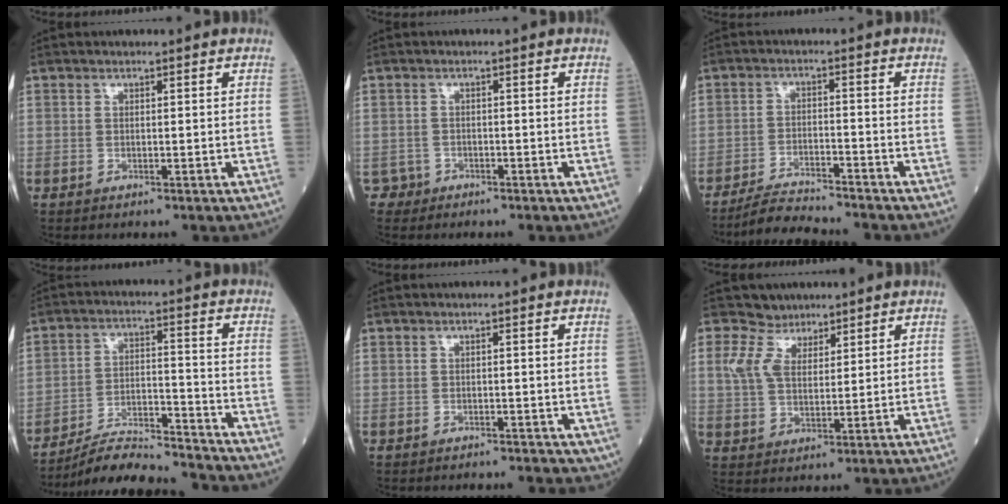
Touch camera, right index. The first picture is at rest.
{"total": 1.6, "force": [-1.0, 1.1, -0.7], "torque": [0.011, 0.008, -0.018]}
{"total": 6.6, "force": [-6.3, -0.3, 1.7], "torque": [-0.027, -0.016, -0.112]}
{"total": 11.2, "force": [-10.8, -0.2, 2.6], "torque": [-0.043, 0.011, -0.190]}
{"total": 1.2, "force": [-0.8, 0.7, 0.6], "torque": [-0.006, 0.001, -0.004]}
{"total": 5.6, "force": [4.1, 3.3, 2.0], "torque": [-0.056, 0.012, 0.087]}